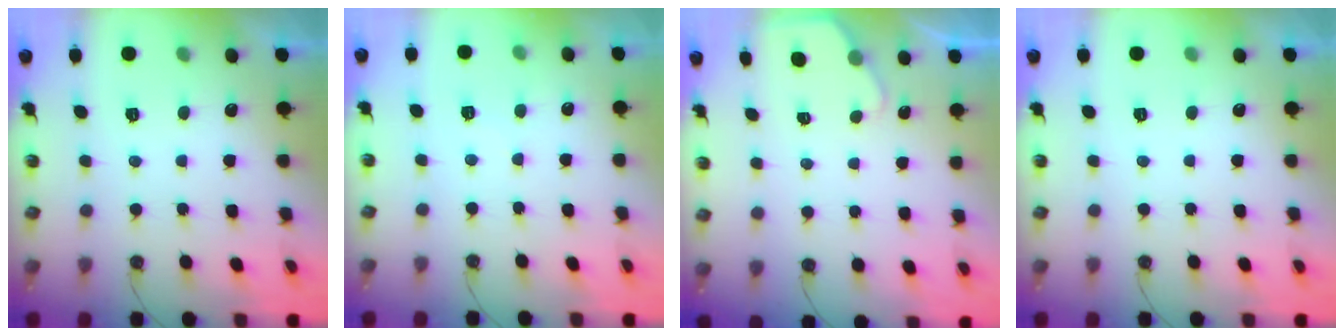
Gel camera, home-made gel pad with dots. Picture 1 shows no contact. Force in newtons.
{"total": 5.4, "press": 5.4, "slide": 0.7}
{"total": 1.7, "press": 1.7, "slide": 0.3}
{"total": 0.0}